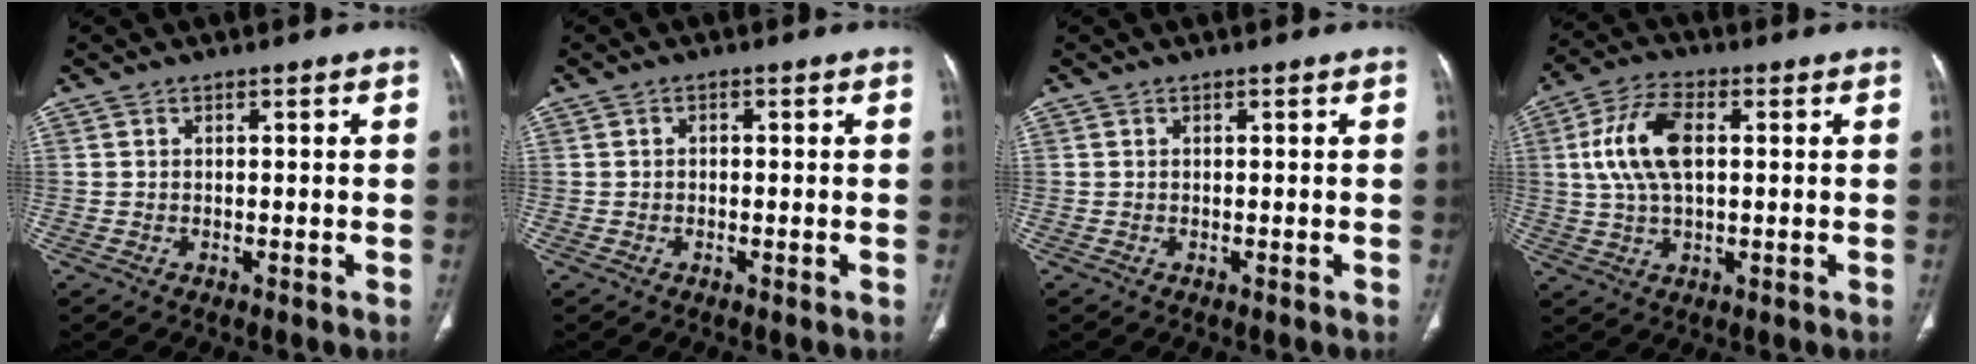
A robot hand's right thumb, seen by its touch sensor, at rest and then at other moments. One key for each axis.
{"total": 0.7, "fx": -0.1, "fy": 0.6, "fz": 0.4, "tx": -0.004, "ty": 0.003, "tz": -0.006}
{"total": 0.0}
{"total": 11.3, "fx": 1.8, "fy": 5.9, "fz": 9.5, "tx": -0.195, "ty": 0.013, "tz": 0.034}